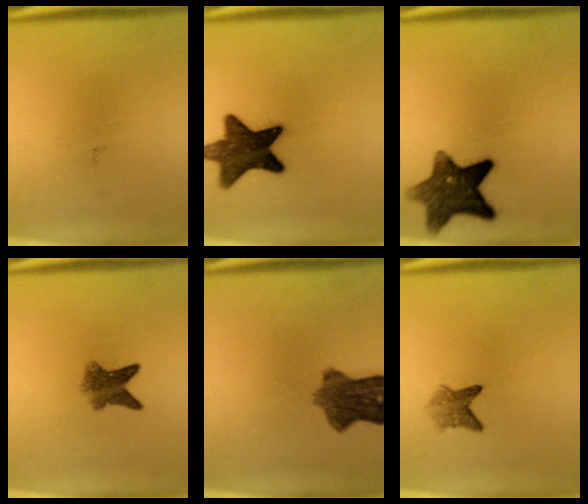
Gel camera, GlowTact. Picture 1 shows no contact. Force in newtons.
{"total": 13.7}
{"total": 10.6}
{"total": 5.0}
{"total": 8.0}
{"total": 2.9}